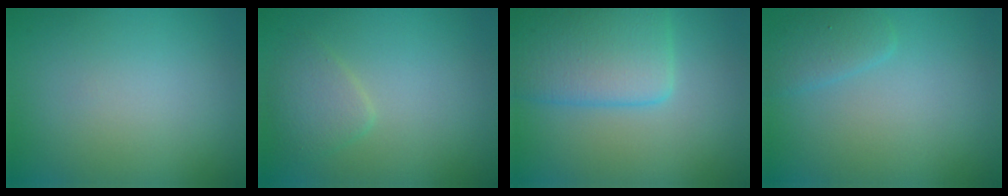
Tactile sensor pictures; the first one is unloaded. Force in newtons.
{"total": 2.0, "press": 2.0, "slide": 0.1}
{"total": 5.9, "press": 5.9, "slide": 0.2}
{"total": 1.8, "press": 1.8, "slide": 0.1}